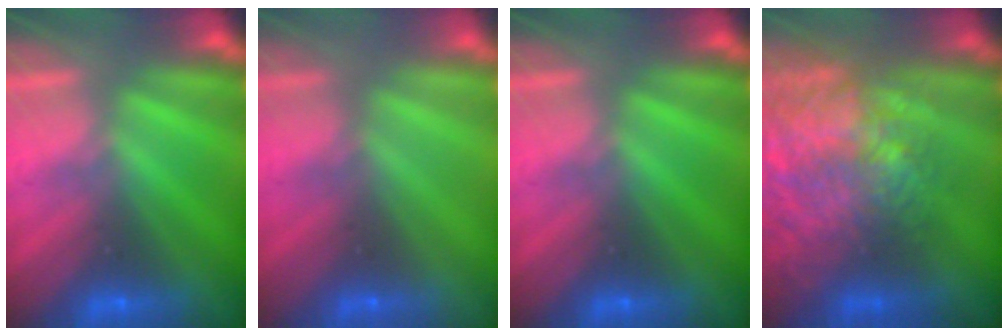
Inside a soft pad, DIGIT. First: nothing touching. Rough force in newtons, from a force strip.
{"total": 2.9}
{"total": 0.0}
{"total": 9.3}